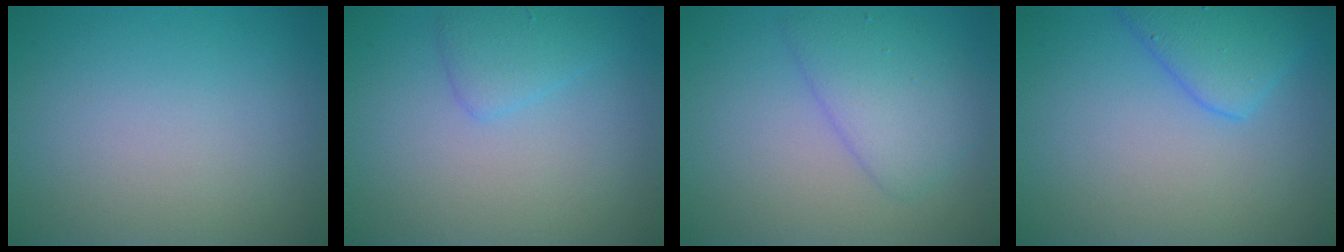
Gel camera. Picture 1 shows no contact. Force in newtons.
{"total": 1.8, "press": 1.8, "slide": 0.2}
{"total": 3.6, "press": 3.6, "slide": 0.2}
{"total": 2.9, "press": 2.9, "slide": 0.0}